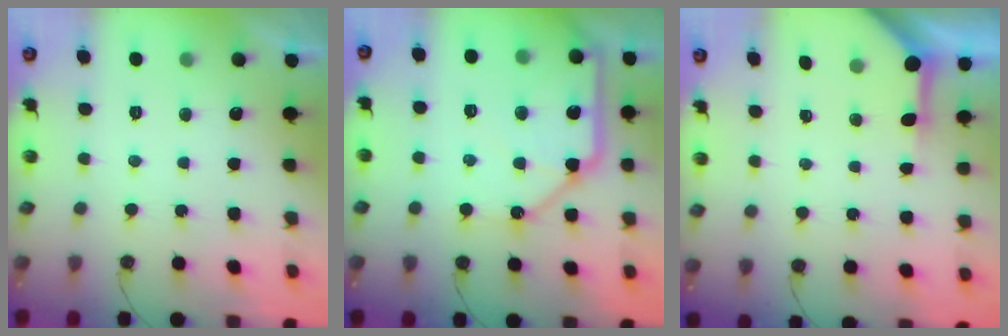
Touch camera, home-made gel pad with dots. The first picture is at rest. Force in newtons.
{"total": 15.5, "press": 15.4, "slide": 1.7}
{"total": 3.7, "press": 3.7, "slide": 0.2}